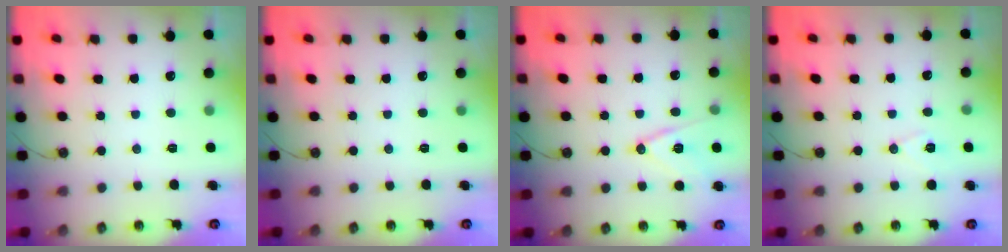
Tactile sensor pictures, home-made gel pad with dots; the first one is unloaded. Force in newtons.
{"total": 0.0}
{"total": 12.9, "press": 12.5, "slide": 3.1}
{"total": 7.0, "press": 6.0, "slide": 3.7}